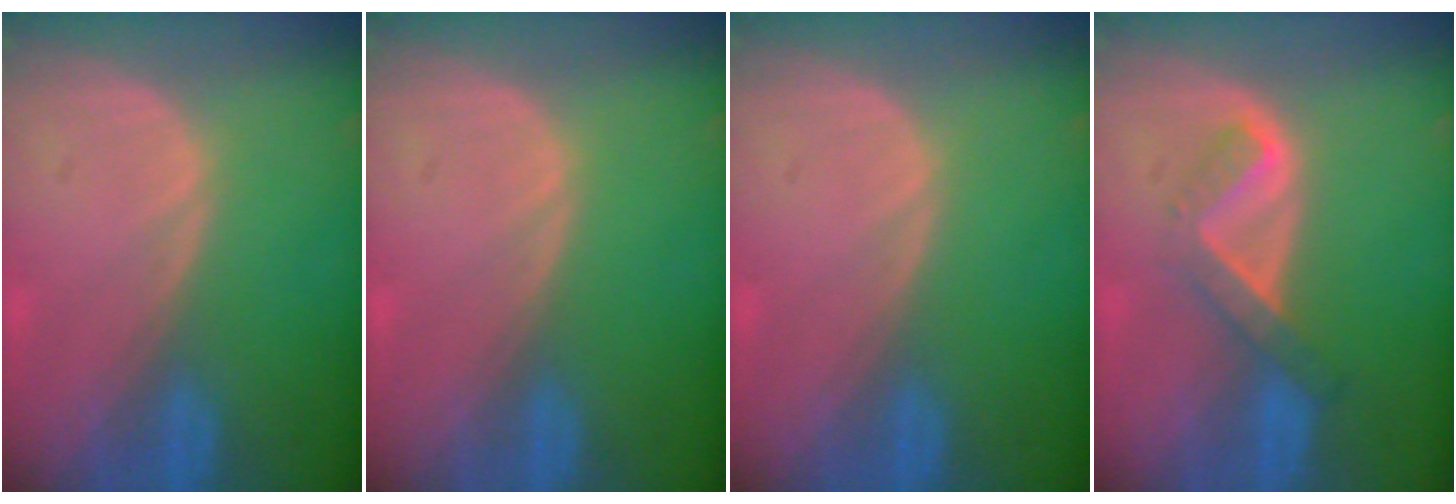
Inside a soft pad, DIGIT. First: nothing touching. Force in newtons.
{"total": 0.0}
{"total": 0.0}
{"total": 5.1, "press": 4.4, "slide": 2.6}